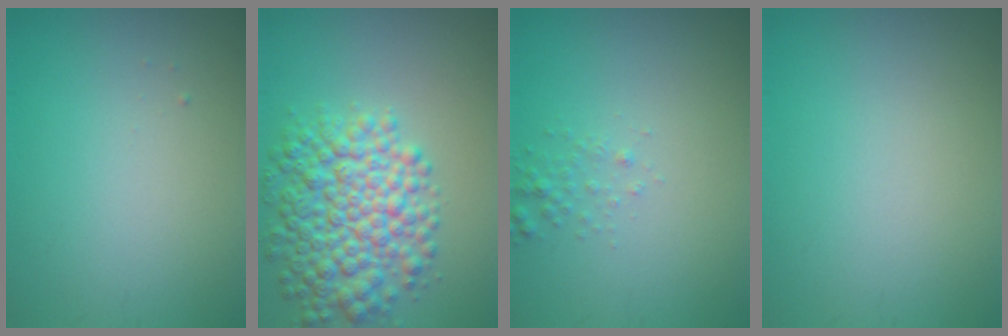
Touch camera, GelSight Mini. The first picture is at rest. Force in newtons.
{"total": 7.3, "press": 7.3, "slide": 0.1}
{"total": 0.9, "press": 0.9, "slide": 0.1}
{"total": 0.0}